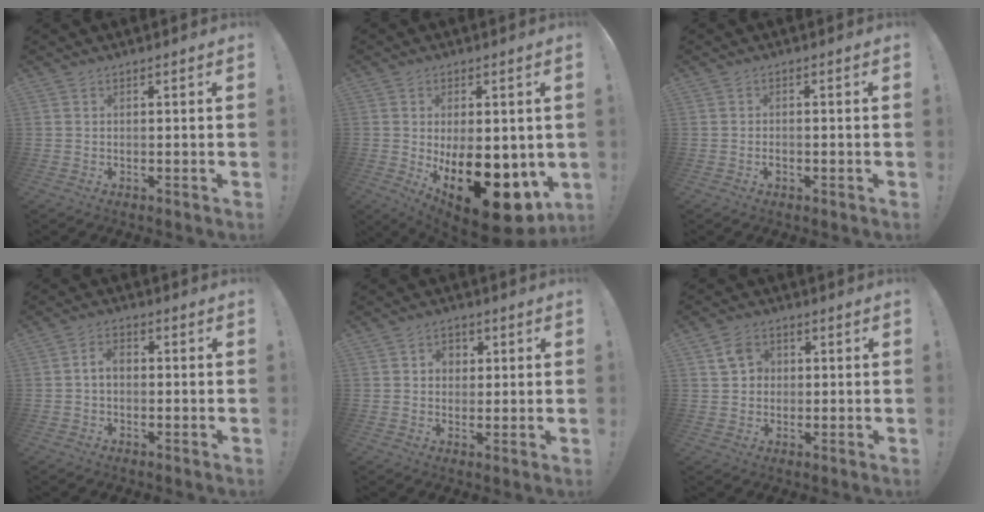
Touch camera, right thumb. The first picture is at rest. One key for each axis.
{"total": 18.0, "fx": -4.7, "fy": 8.7, "fz": 15.0, "tx": -0.212, "ty": 0.014, "tz": -0.063}
{"total": 1.2, "fx": -0.7, "fy": 0.6, "fz": 0.8, "tx": -0.007, "ty": 0.000, "tz": -0.015}
{"total": 4.1, "fx": 0.1, "fy": 2.6, "fz": 3.2, "tx": -0.051, "ty": 0.007, "tz": 0.000}
{"total": 4.2, "fx": 1.2, "fy": 3.8, "fz": 1.5, "tx": -0.019, "ty": -0.001, "tz": 0.020}
{"total": 6.1, "fx": 2.0, "fy": 5.2, "fz": 2.5, "tx": -0.041, "ty": 0.006, "tz": 0.040}